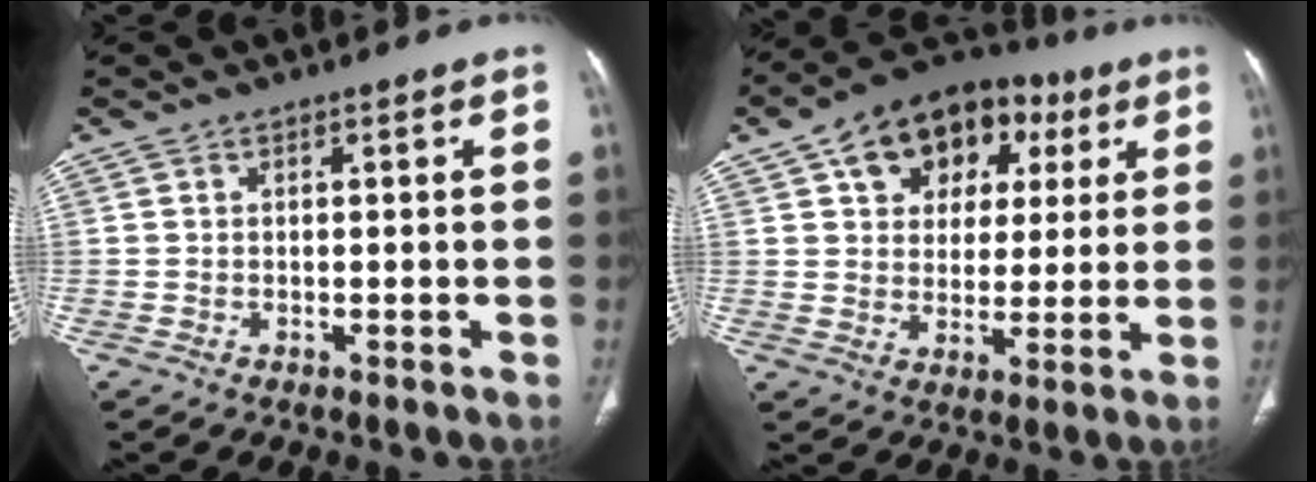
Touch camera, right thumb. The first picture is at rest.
{"total": 17.4, "force": [7.5, 12.3, 9.9], "torque": [-0.100, 0.011, 0.113]}